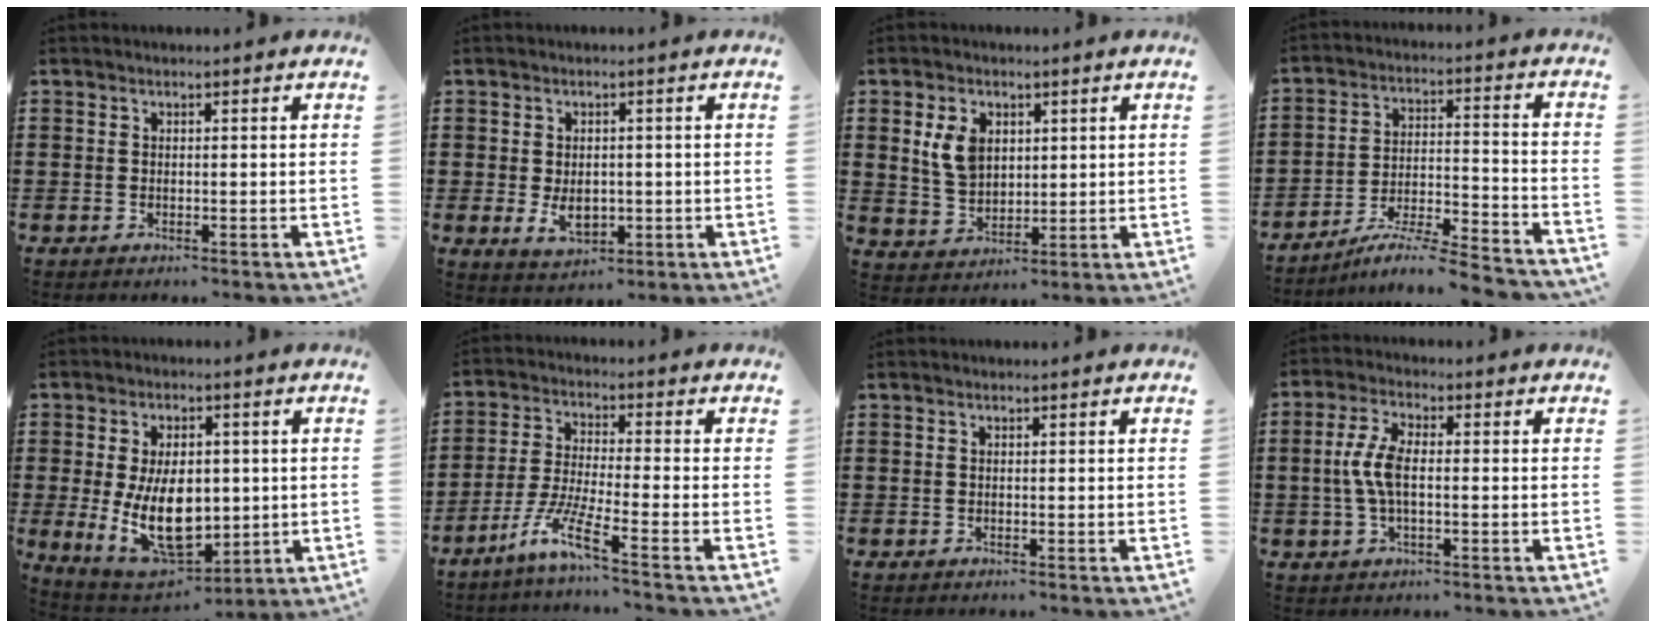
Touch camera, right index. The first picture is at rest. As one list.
[{"total": 4.2, "force": [-0.6, 2.8, 3.1], "torque": [-0.044, -0.001, -0.015]}, {"total": 6.1, "force": [2.0, 4.3, 3.8], "torque": [-0.096, 0.011, 0.035]}, {"total": 7.0, "force": [-6.4, -0.1, 2.8], "torque": [-0.046, -0.003, -0.126]}, {"total": 13.1, "force": [-0.4, 7.7, 10.6], "torque": [-0.187, -0.016, -0.007]}, {"total": 7.3, "force": [-5.1, 0.2, 5.2], "torque": [-0.130, -0.016, -0.105]}, {"total": 0.0}, {"total": 5.9, "force": [-0.3, 2.3, 5.4], "torque": [-0.127, -0.003, -0.014]}]